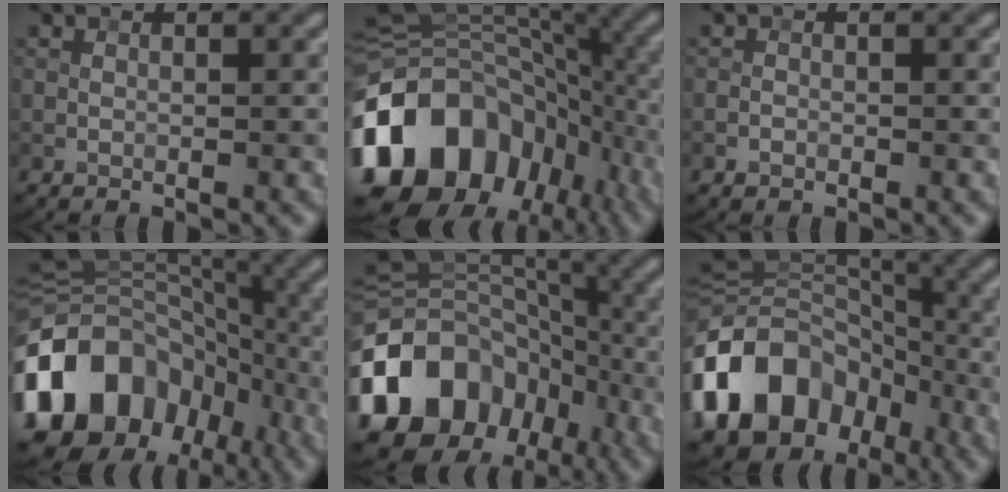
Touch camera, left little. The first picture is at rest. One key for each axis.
{"total": 16.6, "fx": -6.9, "fy": 11.8, "fz": 9.4, "tx": -0.199, "ty": -0.009, "tz": -0.122}
{"total": 0.7, "fx": -0.4, "fy": 0.5, "fz": 0.3, "tx": -0.002, "ty": -0.002, "tz": -0.009}
{"total": 17.1, "fx": -7.5, "fy": 13.0, "fz": 8.2, "tx": -0.187, "ty": 0.014, "tz": -0.141}
{"total": 16.3, "fx": -7.0, "fy": 12.4, "fz": 7.8, "tx": -0.183, "ty": 0.010, "tz": -0.139}
{"total": 15.5, "fx": -6.2, "fy": 11.7, "fz": 8.1, "tx": -0.174, "ty": -0.002, "tz": -0.122}